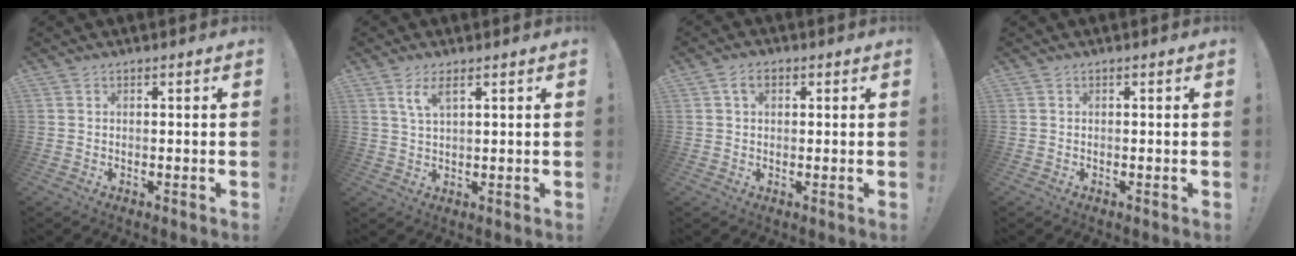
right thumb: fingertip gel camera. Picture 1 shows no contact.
{"total": 4.6, "force": [2.6, 1.0, 3.7], "torque": [-0.068, -0.005, 0.044]}
{"total": 3.4, "force": [1.2, 2.1, 2.3], "torque": [-0.031, 0.002, 0.020]}
{"total": 0.0}